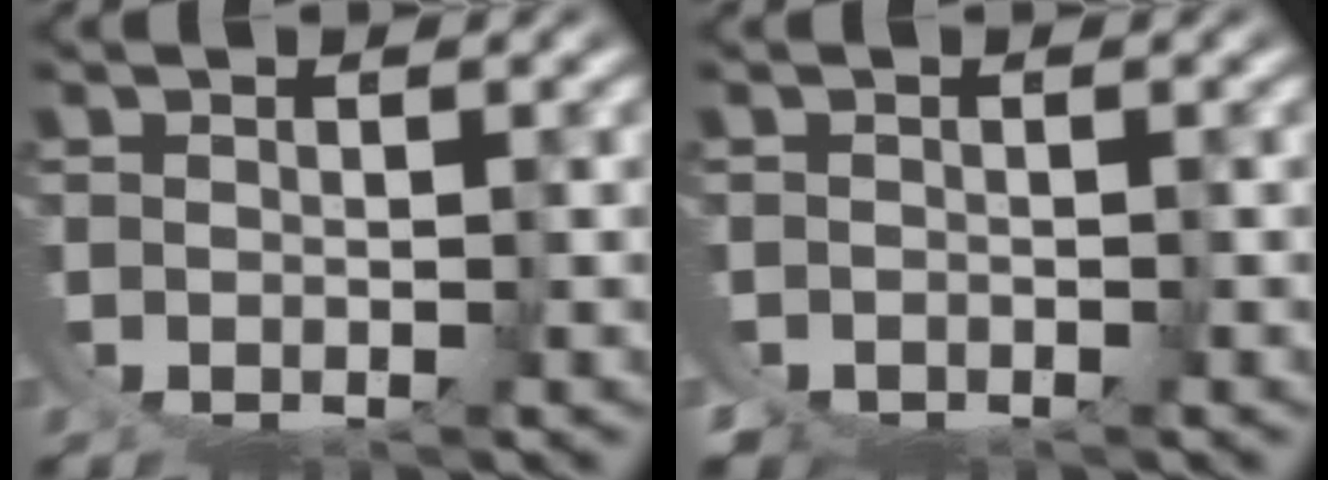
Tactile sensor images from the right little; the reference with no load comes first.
{"total": 1.1, "force": [-0.8, -0.8, 0.0], "torque": [0.018, 0.004, -0.017]}